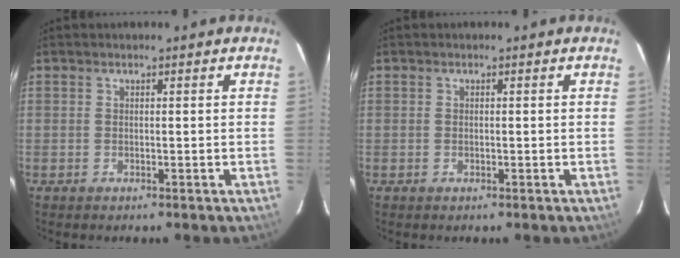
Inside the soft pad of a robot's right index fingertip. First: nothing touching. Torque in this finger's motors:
{"motor_torque": [-0.13, 0.10, -0.03, -0.01]}